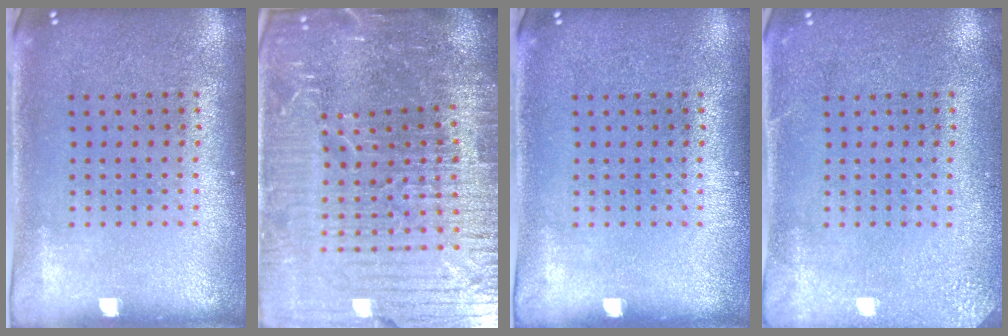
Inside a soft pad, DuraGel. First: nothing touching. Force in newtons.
{"total": 7.0, "press": 6.1, "slide": 3.4}
{"total": 0.0}
{"total": 2.5, "press": 2.4, "slide": 0.3}